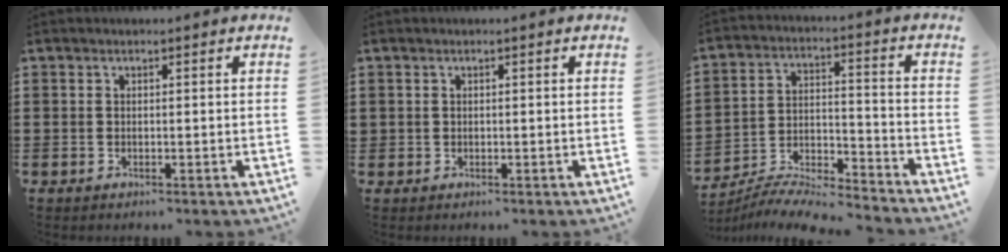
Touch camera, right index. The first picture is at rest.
{"total": 0.5, "force": [0.2, 0.5, -0.1], "torque": [0.003, 0.005, 0.002]}
{"total": 7.1, "force": [-6.9, 0.6, 1.6], "torque": [-0.037, 0.001, -0.140]}